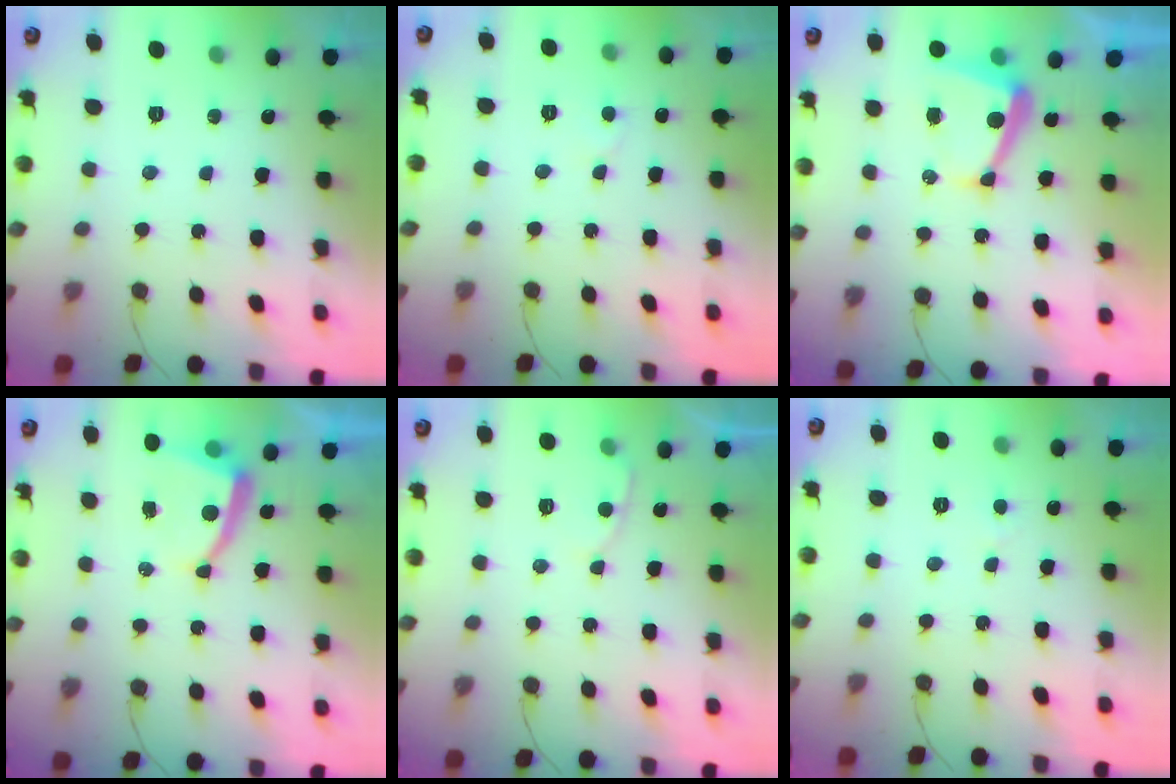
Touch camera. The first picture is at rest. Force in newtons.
{"total": 4.0, "press": 4.0, "slide": 0.4}
{"total": 5.7, "press": 5.7, "slide": 0.8}
{"total": 5.2, "press": 5.1, "slide": 0.6}
{"total": 2.9, "press": 2.8, "slide": 0.3}
{"total": 2.0, "press": 2.0, "slide": 0.2}